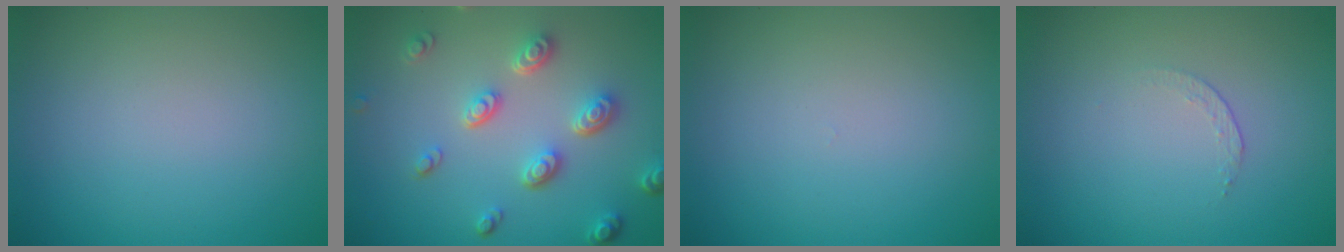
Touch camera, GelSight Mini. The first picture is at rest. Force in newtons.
{"total": 4.5, "press": 3.6, "slide": 2.8}
{"total": 0.0}
{"total": 0.7, "press": 0.4, "slide": 0.6}